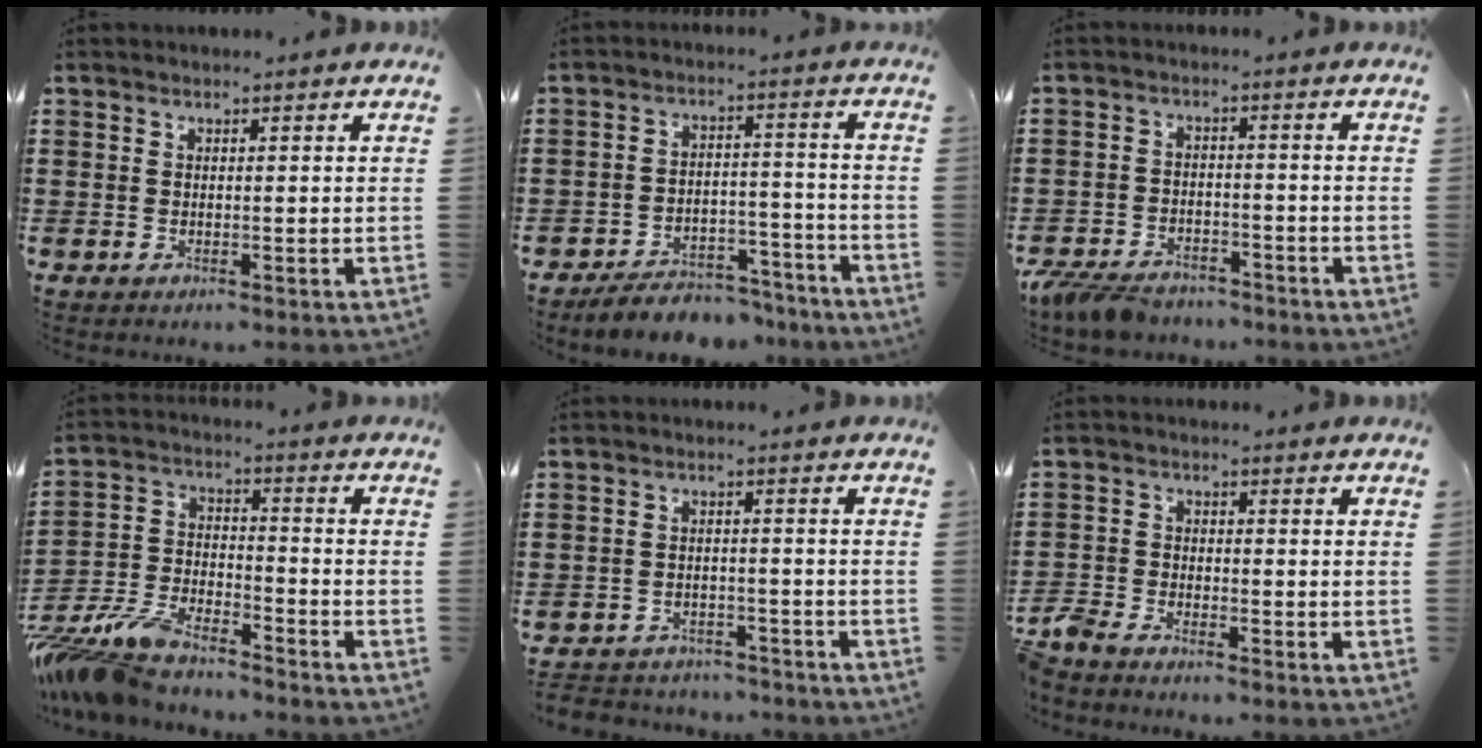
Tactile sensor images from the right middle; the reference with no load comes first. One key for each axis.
{"total": 5.3, "fx": -5.1, "fy": 1.1, "fz": 0.9, "tx": -0.010, "ty": 0.018, "tz": -0.101}
{"total": 5.1, "fx": -4.8, "fy": 1.1, "fz": 1.2, "tx": -0.040, "ty": -0.001, "tz": -0.101}
{"total": 9.2, "fx": -8.7, "fy": 1.6, "fz": 2.7, "tx": -0.077, "ty": 0.002, "tz": -0.177}
{"total": 3.0, "fx": -2.9, "fy": 0.5, "fz": -0.2, "tx": -0.005, "ty": -0.001, "tz": -0.064}
{"total": 3.3, "fx": -3.2, "fy": 0.5, "fz": 0.8, "tx": -0.045, "ty": -0.007, "tz": -0.075}